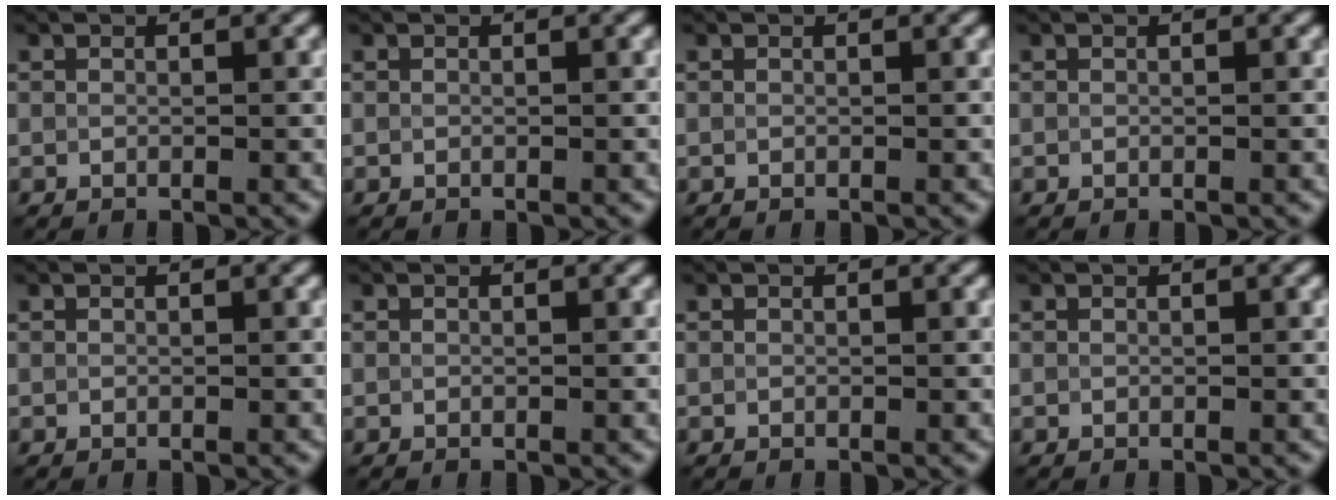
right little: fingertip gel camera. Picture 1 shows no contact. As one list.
[{"total": 0.0}, {"total": 0.0}, {"total": 0.0}, {"total": 0.0}, {"total": 0.0}, {"total": 0.0}, {"total": 0.0}]